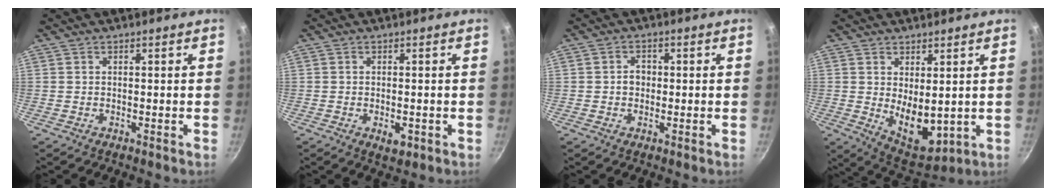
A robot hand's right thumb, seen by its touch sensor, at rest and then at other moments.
{"total": 3.0, "force": [-1.0, 1.6, 2.4], "torque": [-0.034, -0.003, -0.012]}
{"total": 2.8, "force": [0.0, 2.3, 1.5], "torque": [-0.009, 0.008, -0.002]}
{"total": 9.6, "force": [1.1, 5.3, 8.0], "torque": [-0.100, -0.031, 0.040]}